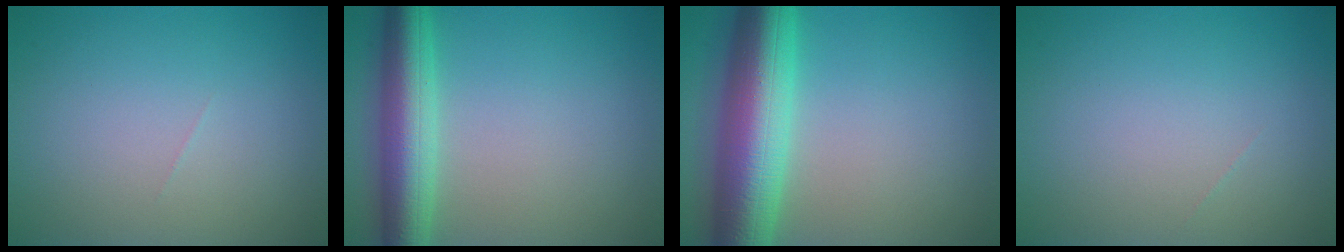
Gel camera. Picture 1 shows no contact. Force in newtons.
{"total": 6.3, "press": 6.3, "slide": 0.3}
{"total": 9.9, "press": 9.9, "slide": 0.3}
{"total": 0.0}